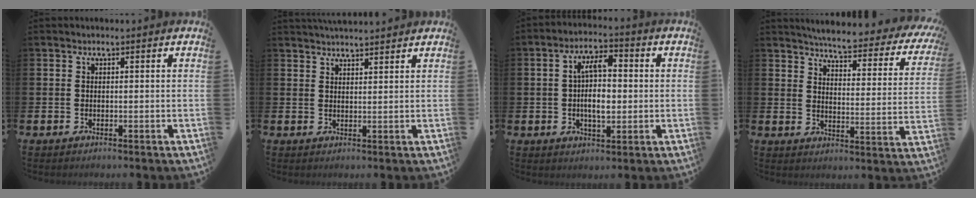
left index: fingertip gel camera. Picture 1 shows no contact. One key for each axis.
{"total": 2.8, "fx": 2.8, "fy": 0.0, "fz": 0.1, "tx": -0.003, "ty": -0.012, "tz": 0.052}
{"total": 6.5, "fx": 0.8, "fy": 3.3, "fz": 5.5, "tx": -0.082, "ty": -0.001, "tz": 0.004}
{"total": 4.9, "fx": 4.5, "fy": 0.5, "fz": 1.7, "tx": -0.048, "ty": -0.044, "tz": 0.070}